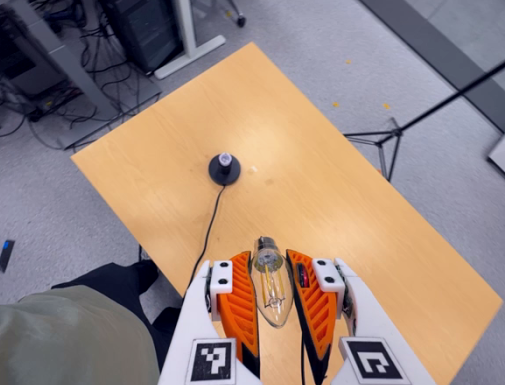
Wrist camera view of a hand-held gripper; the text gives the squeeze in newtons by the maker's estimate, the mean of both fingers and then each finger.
{"total": 22.7, "left": 24.8, "right": 20.7}